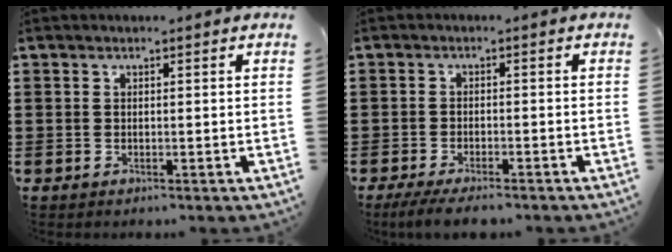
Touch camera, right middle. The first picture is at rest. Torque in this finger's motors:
{"motor_torque": [1.45, 0.68, 0.17, 0.07]}